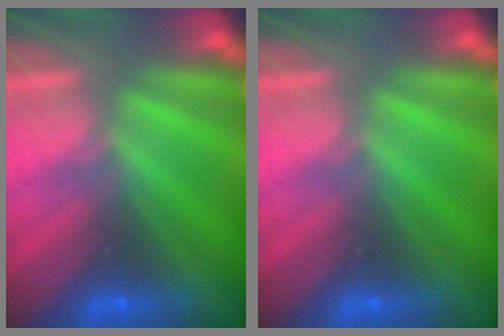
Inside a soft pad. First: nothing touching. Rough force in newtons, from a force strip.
{"total": 0.0}